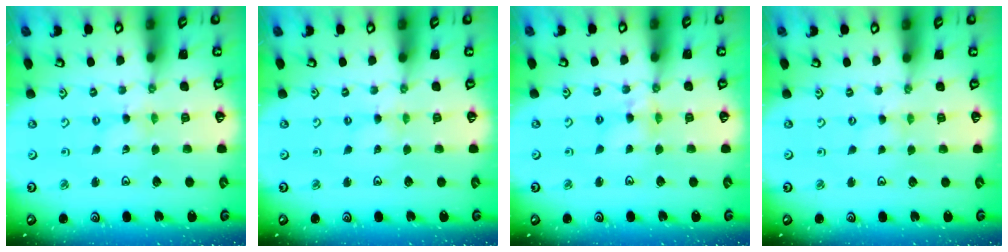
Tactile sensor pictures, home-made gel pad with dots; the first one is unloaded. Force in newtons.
{"total": 0.7, "press": 0.7, "slide": 0.2}
{"total": 5.6, "press": 5.6, "slide": 0.4}
{"total": 0.0}